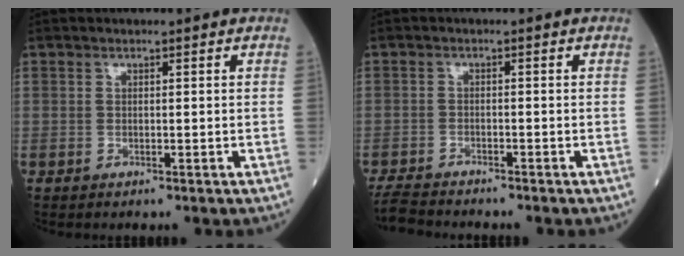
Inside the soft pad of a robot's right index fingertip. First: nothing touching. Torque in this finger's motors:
{"motor_torque": [-0.17, -0.10, -0.04, -0.01]}